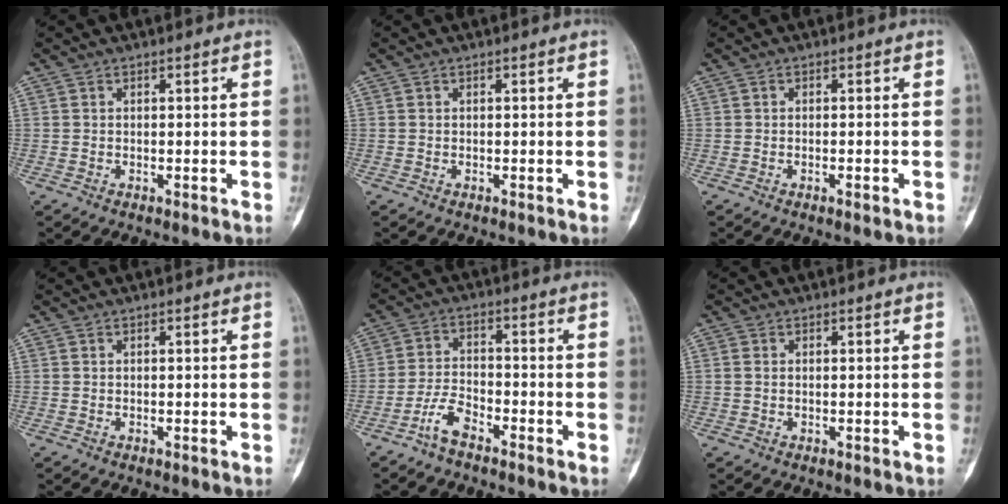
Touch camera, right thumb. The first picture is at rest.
{"total": 0.0}
{"total": 1.3, "force": [-0.8, 0.3, 1.1], "torque": [-0.015, 0.000, -0.010]}
{"total": 0.0}
{"total": 5.2, "force": [-4.0, 1.9, 2.9], "torque": [-0.058, 0.028, -0.081]}
{"total": 0.8, "force": [-0.1, 0.5, 0.6], "torque": [-0.014, 0.000, -0.002]}